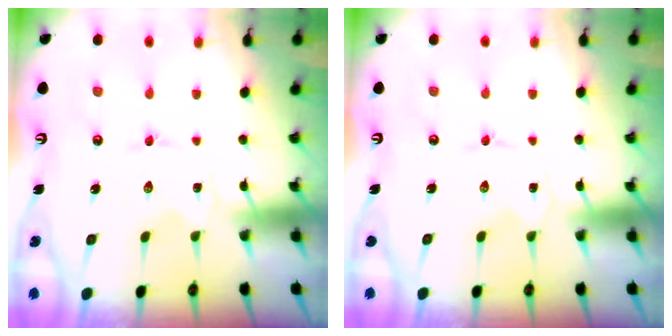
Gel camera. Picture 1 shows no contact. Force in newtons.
{"total": 0.0}